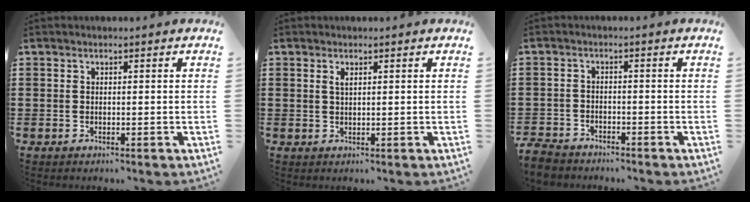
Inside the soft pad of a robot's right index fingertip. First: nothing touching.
{"total": 1.1, "force": [0.5, 0.4, 0.9], "torque": [-0.019, 0.004, 0.008]}
{"total": 3.1, "force": [-3.0, 0.7, 0.3], "torque": [-0.023, -0.003, -0.068]}